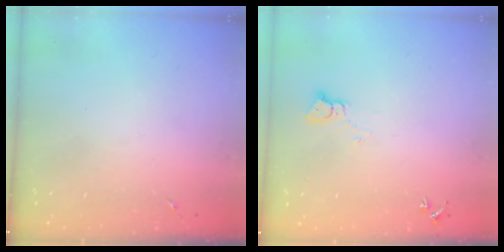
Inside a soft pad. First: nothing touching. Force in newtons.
{"total": 2.2, "press": 2.2, "slide": 0.2}